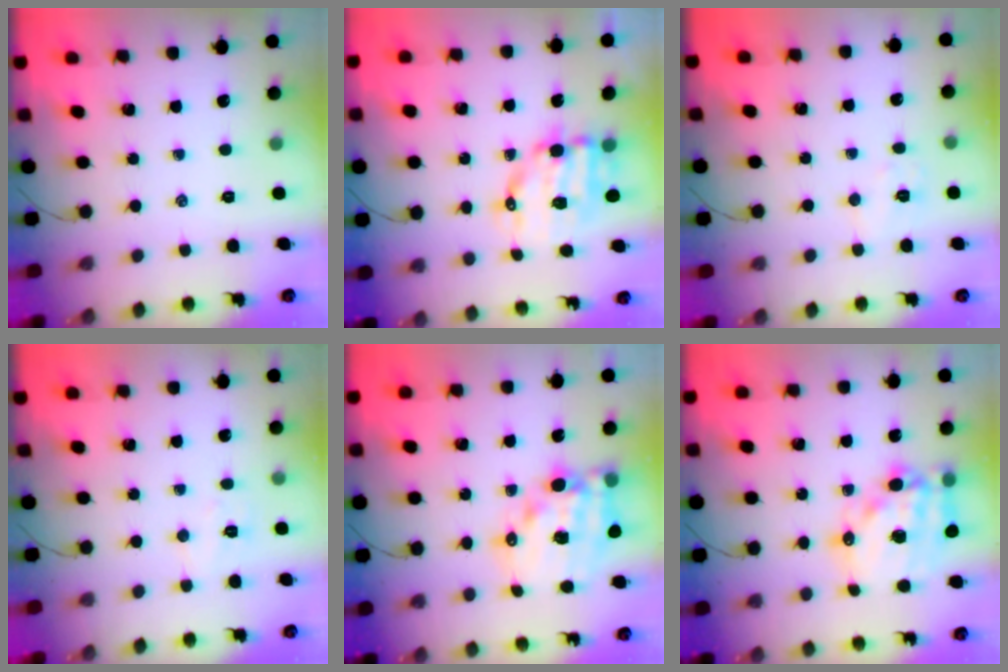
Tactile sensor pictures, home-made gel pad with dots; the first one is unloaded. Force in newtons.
{"total": 10.2, "press": 9.9, "slide": 2.1}
{"total": 5.2, "press": 5.1, "slide": 1.0}
{"total": 5.3, "press": 5.2, "slide": 1.1}
{"total": 14.9, "press": 14.5, "slide": 3.4}
{"total": 18.8, "press": 18.4, "slide": 4.1}